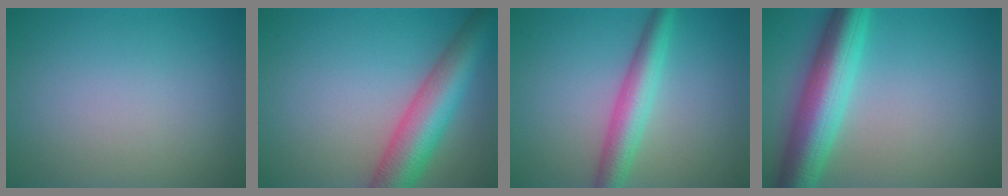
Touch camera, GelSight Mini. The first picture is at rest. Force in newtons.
{"total": 7.7, "press": 7.7, "slide": 0.3}
{"total": 4.3, "press": 4.3, "slide": 0.1}
{"total": 8.0, "press": 7.9, "slide": 0.2}